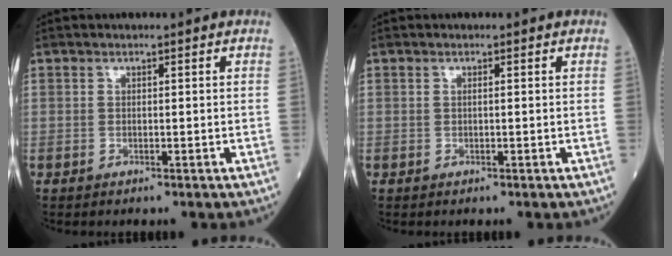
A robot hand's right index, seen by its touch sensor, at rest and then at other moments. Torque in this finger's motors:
{"motor_torque": [-0.26, -0.01, -0.05, -0.01]}